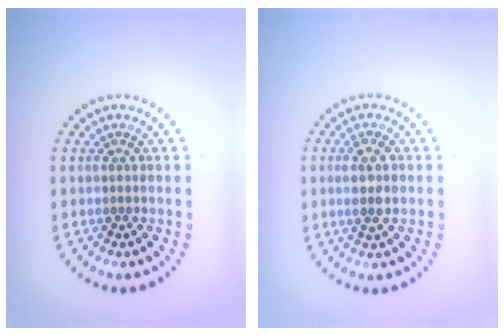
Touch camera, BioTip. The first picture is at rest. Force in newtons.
{"total": 2.2, "press": 2.0, "slide": 0.9}